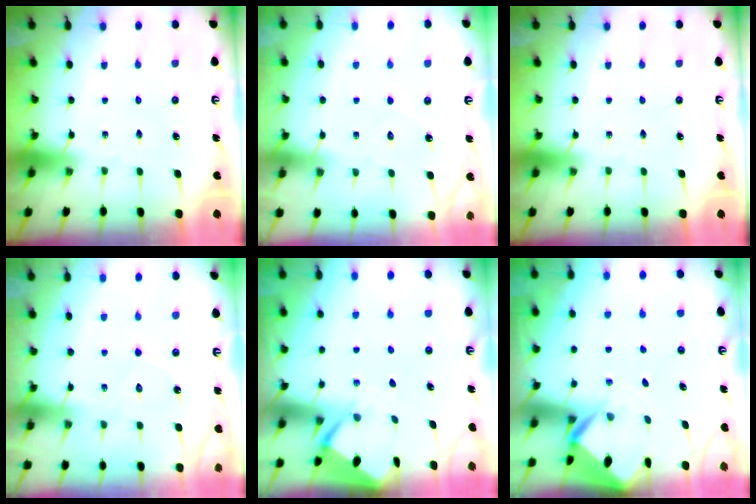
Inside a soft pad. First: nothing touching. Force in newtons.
{"total": 3.3, "press": 3.3, "slide": 0.3}
{"total": 0.0}
{"total": 6.5, "press": 6.5, "slide": 0.5}
{"total": 2.8, "press": 2.7, "slide": 0.3}
{"total": 3.1, "press": 3.1, "slide": 0.1}